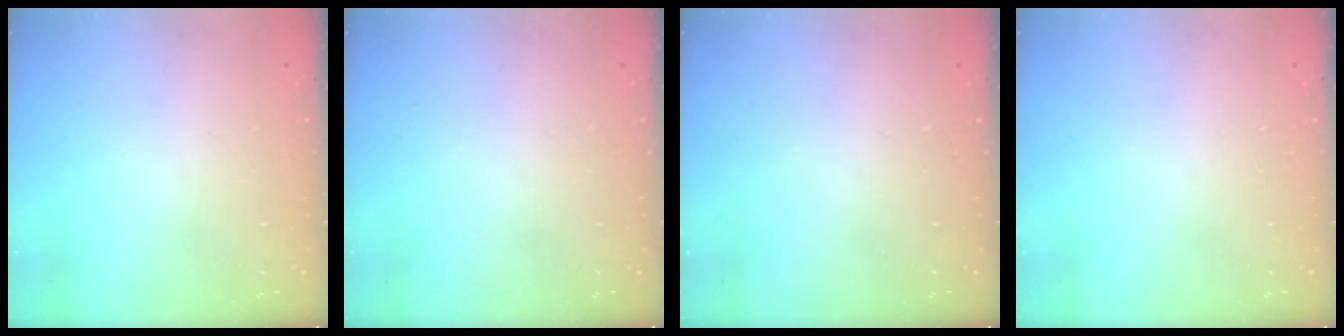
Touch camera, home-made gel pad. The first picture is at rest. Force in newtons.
{"total": 0.0}
{"total": 0.0}
{"total": 0.0}